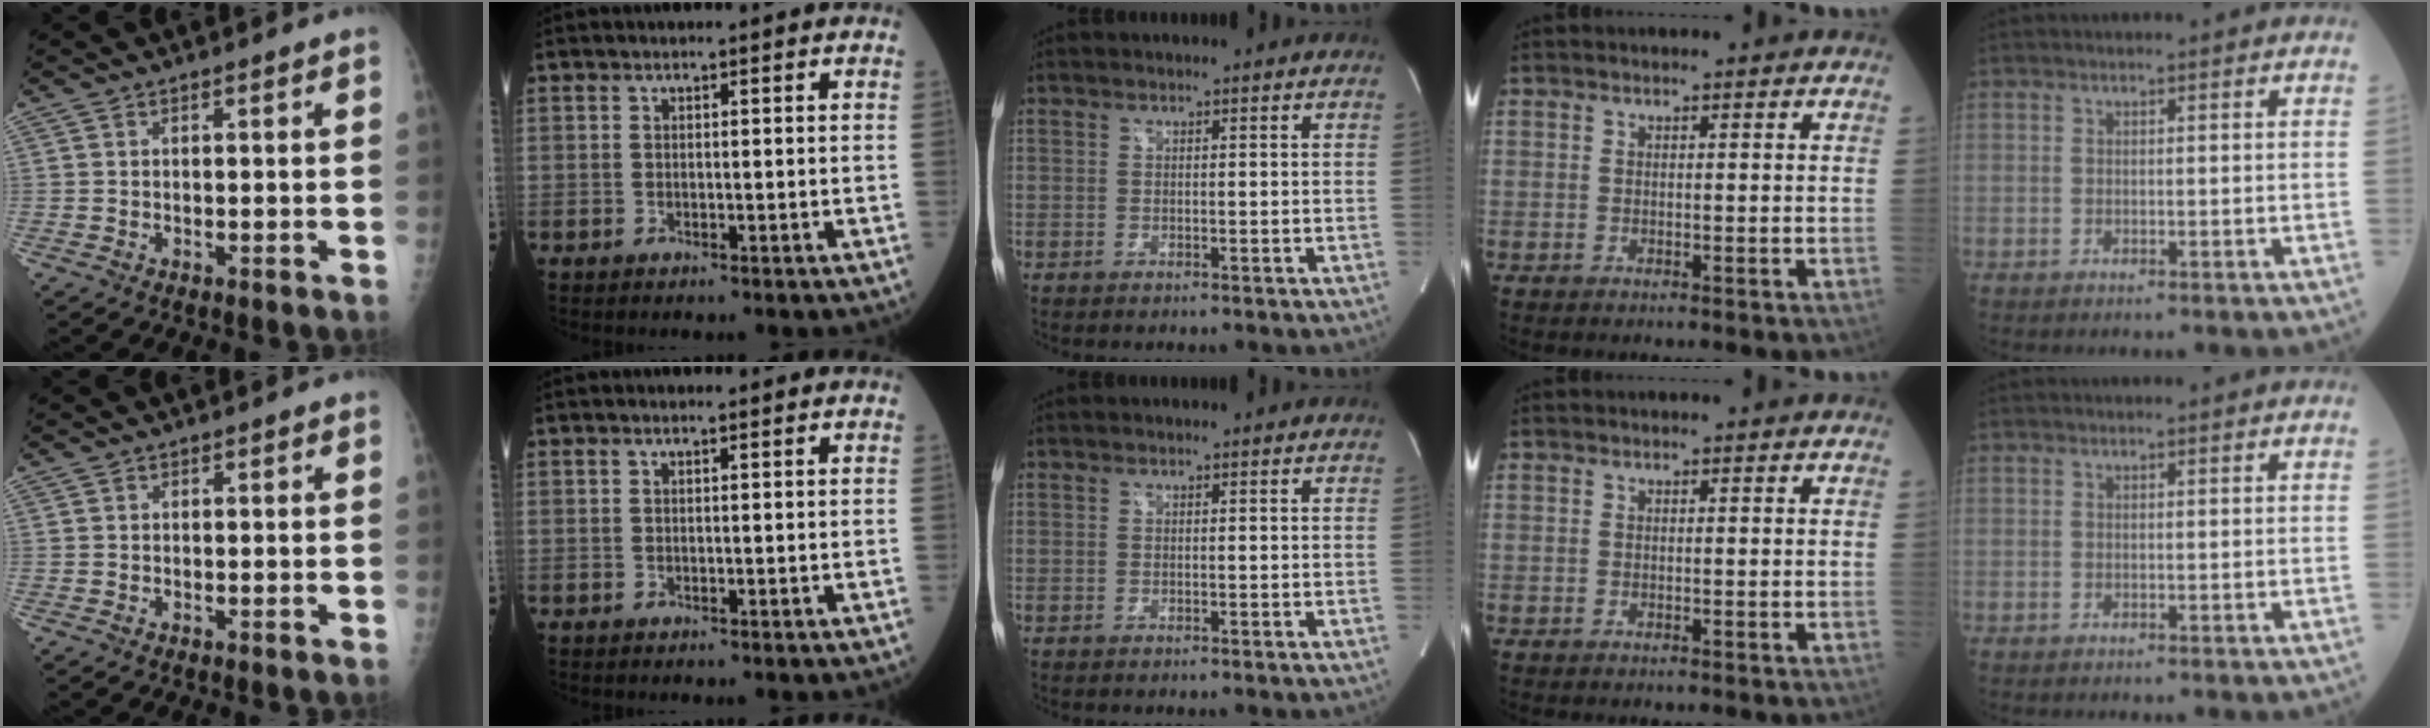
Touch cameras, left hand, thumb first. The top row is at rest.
{"thumb": {"total": 0.5, "force": [0.1, 0.5, 0.1], "torque": [0.007, 0.003, 0.000]}, "index": {"total": 0.6, "force": [0.5, 0.0, 0.4], "torque": [-0.014, 0.007, 0.009]}}